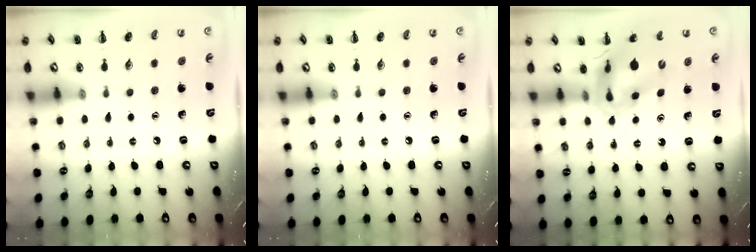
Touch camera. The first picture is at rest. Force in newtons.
{"total": 0.0}
{"total": 9.3, "press": 8.9, "slide": 2.8}